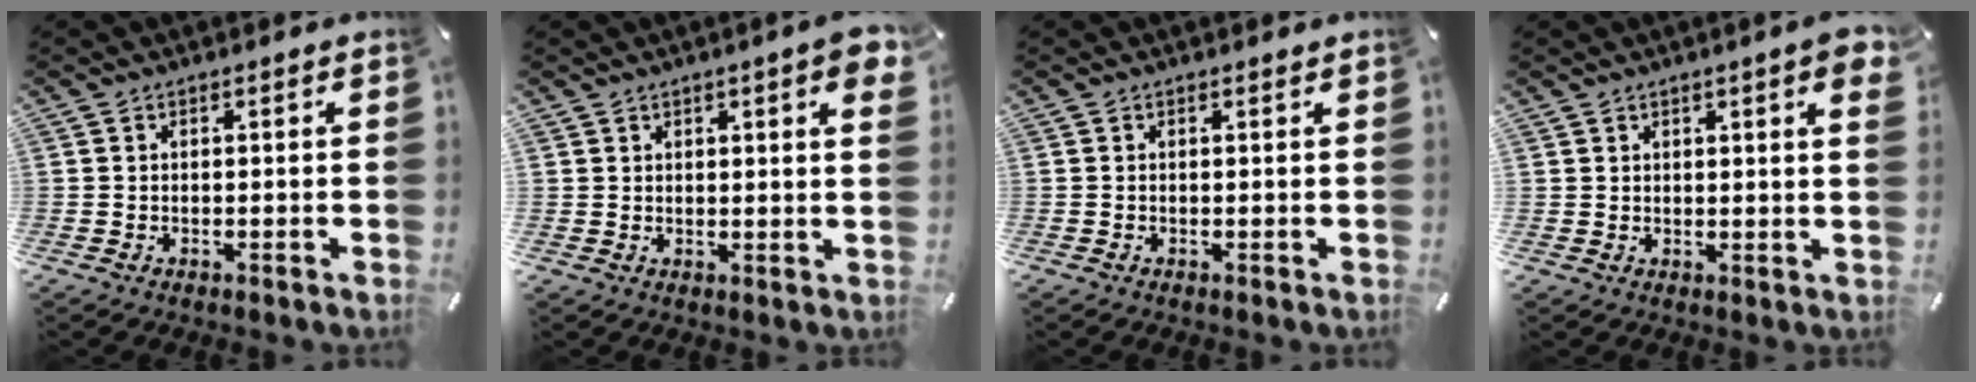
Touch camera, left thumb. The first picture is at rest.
{"total": 3.5, "force": [2.3, 1.2, 2.3], "torque": [-0.032, -0.004, 0.039]}
{"total": 0.0}
{"total": 3.1, "force": [2.1, 1.0, 2.1], "torque": [-0.029, -0.004, 0.035]}